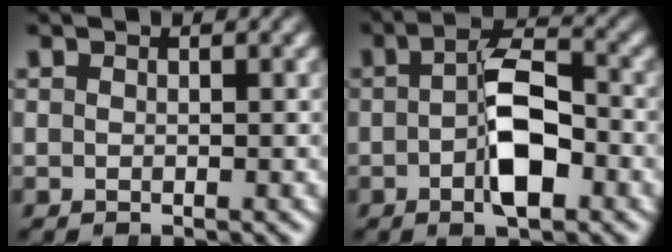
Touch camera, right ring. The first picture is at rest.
{"total": 5.6, "force": [-1.1, 2.2, 5.0], "torque": [-0.077, -0.003, -0.021]}